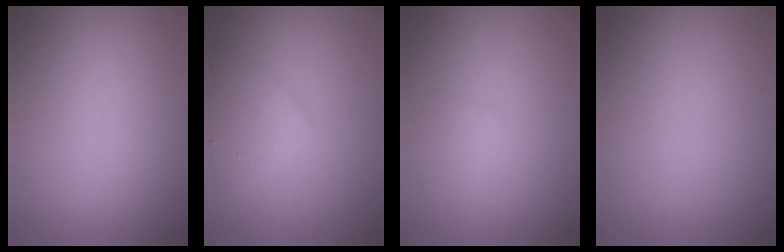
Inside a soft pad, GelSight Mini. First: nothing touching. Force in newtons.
{"total": 2.6, "press": 2.6, "slide": 0.1}
{"total": 0.8, "press": 0.8, "slide": 0.0}
{"total": 0.0}